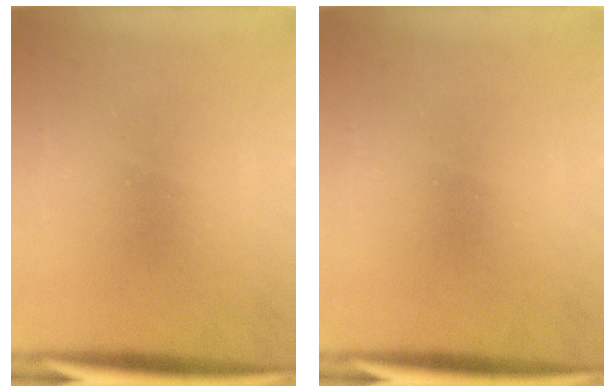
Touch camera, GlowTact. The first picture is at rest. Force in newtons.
{"total": 0.0}